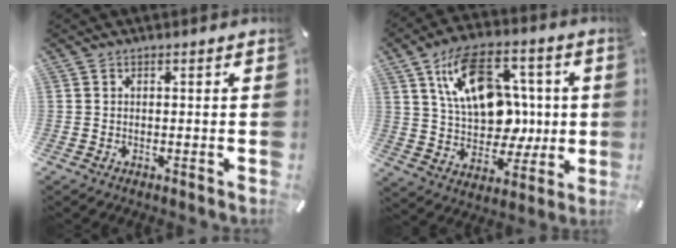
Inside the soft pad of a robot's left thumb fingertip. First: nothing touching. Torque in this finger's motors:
{"motor_torque": [2.51, 2.50, 1.51, -1.26, 0.22]}